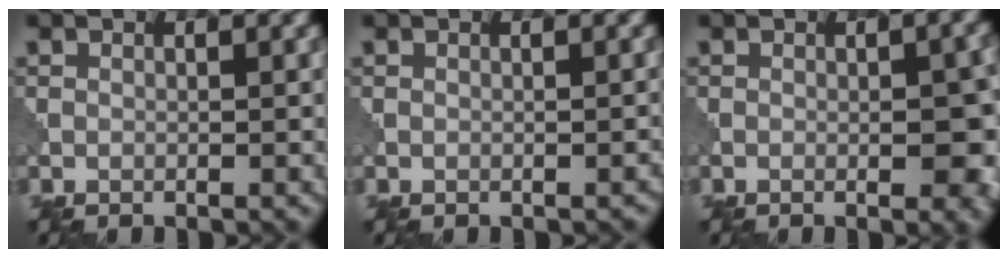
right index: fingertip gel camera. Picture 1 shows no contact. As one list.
[{"total": 0.6, "force": [-0.5, 0.2, 0.2], "torque": [-0.002, 0.000, -0.008]}, {"total": 5.0, "force": [-0.7, 1.3, 4.7], "torque": [-0.062, -0.003, -0.006]}]